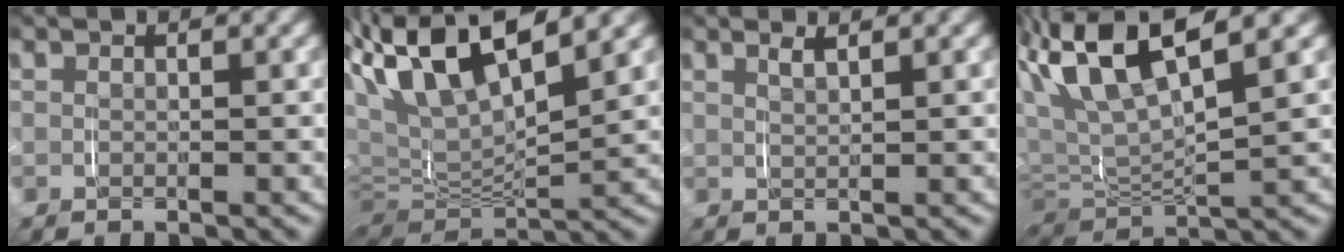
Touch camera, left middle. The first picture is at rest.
{"total": 12.5, "force": [5.1, 7.2, 8.9], "torque": [-0.199, 0.009, 0.079]}
{"total": 1.2, "force": [0.9, -0.1, 0.8], "torque": [-0.018, -0.003, 0.019]}
{"total": 10.5, "force": [3.8, 6.3, 7.5], "torque": [-0.174, 0.007, 0.058]}